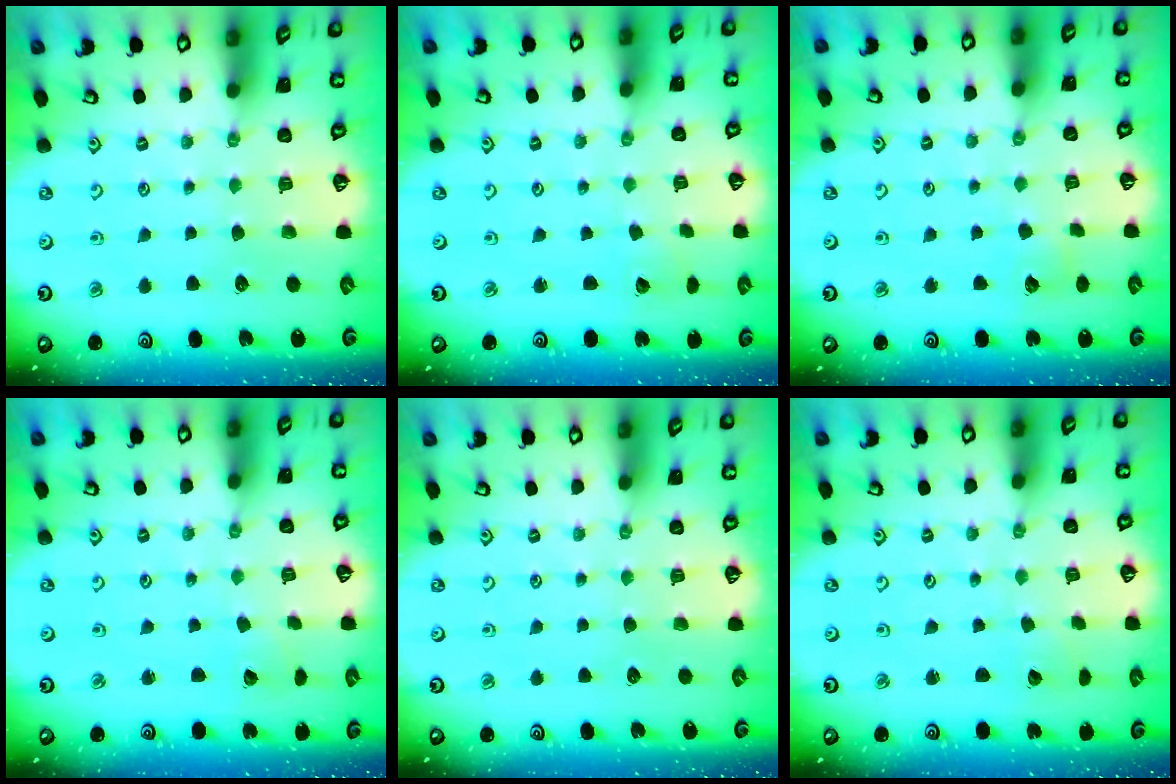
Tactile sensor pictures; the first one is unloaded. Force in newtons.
{"total": 1.7, "press": 1.7, "slide": 0.1}
{"total": 3.7, "press": 3.7, "slide": 0.3}
{"total": 2.5, "press": 2.5, "slide": 0.2}
{"total": 0.0}
{"total": 1.5, "press": 1.5, "slide": 0.0}